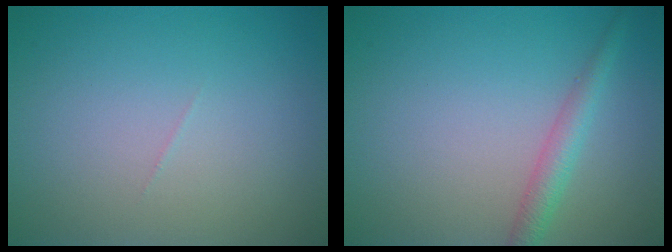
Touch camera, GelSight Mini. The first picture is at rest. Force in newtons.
{"total": 2.2, "press": 2.2, "slide": 0.1}